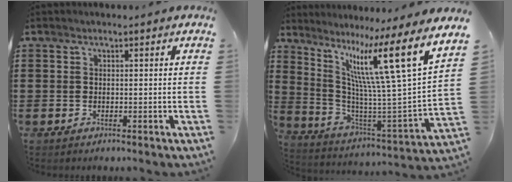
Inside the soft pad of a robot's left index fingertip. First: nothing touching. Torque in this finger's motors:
{"motor_torque": [2.14, 0.00, 1.05, 0.21]}